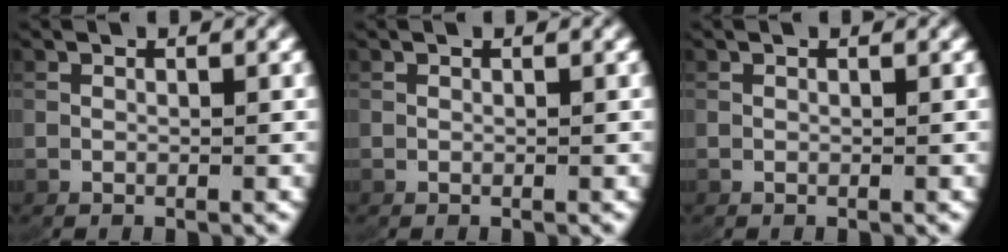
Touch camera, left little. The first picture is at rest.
{"total": 0.0}
{"total": 0.0}